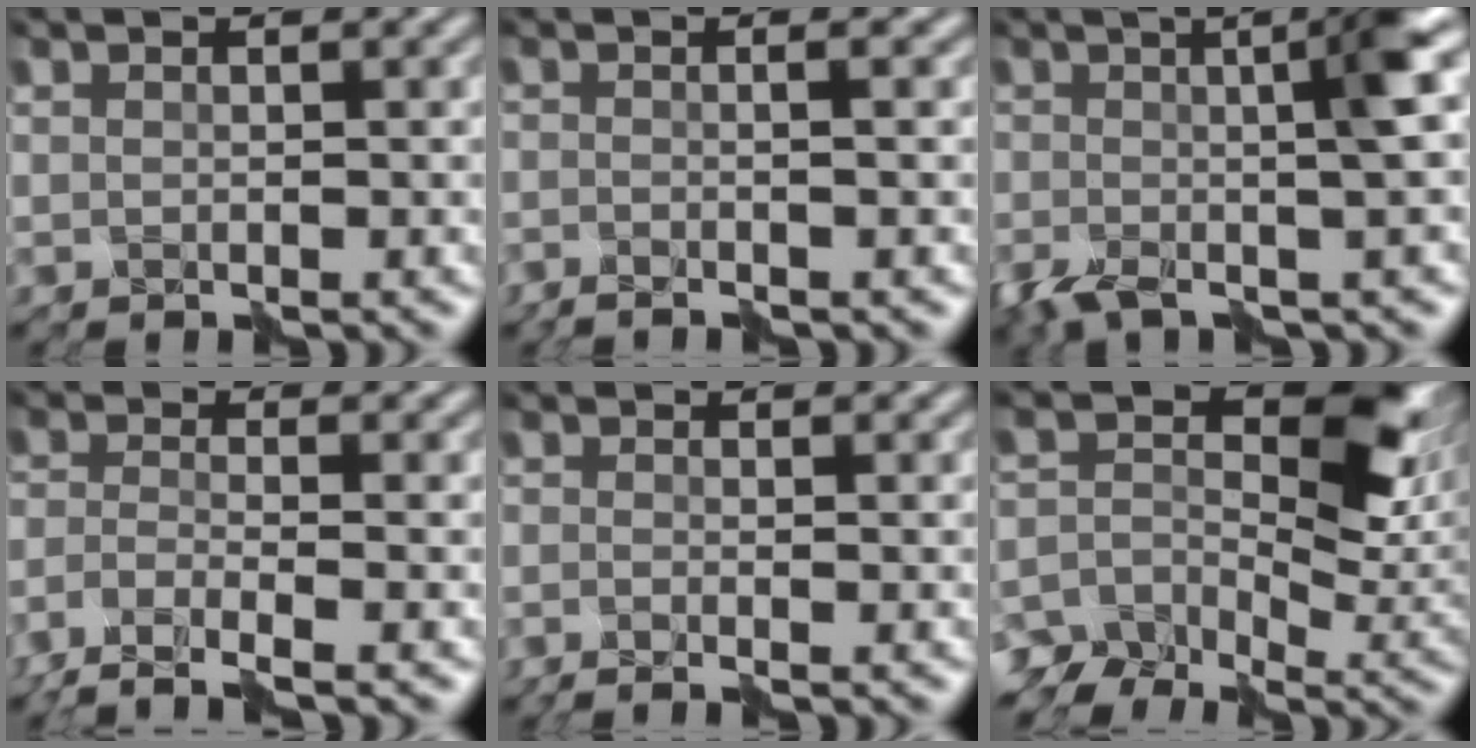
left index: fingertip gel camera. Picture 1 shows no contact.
{"total": 2.2, "force": [-0.7, 0.2, 2.0], "torque": [-0.008, 0.003, -0.025]}
{"total": 7.2, "force": [-1.2, 1.4, 7.0], "torque": [-0.097, -0.002, -0.036]}
{"total": 4.7, "force": [-3.6, 0.3, 3.0], "torque": [-0.056, 0.002, -0.073]}
{"total": 1.1, "force": [-0.7, -0.4, 0.8], "torque": [-0.016, 0.002, -0.011]}
{"total": 9.5, "force": [-1.8, 6.5, 6.7], "torque": [-0.117, 0.006, -0.048]}